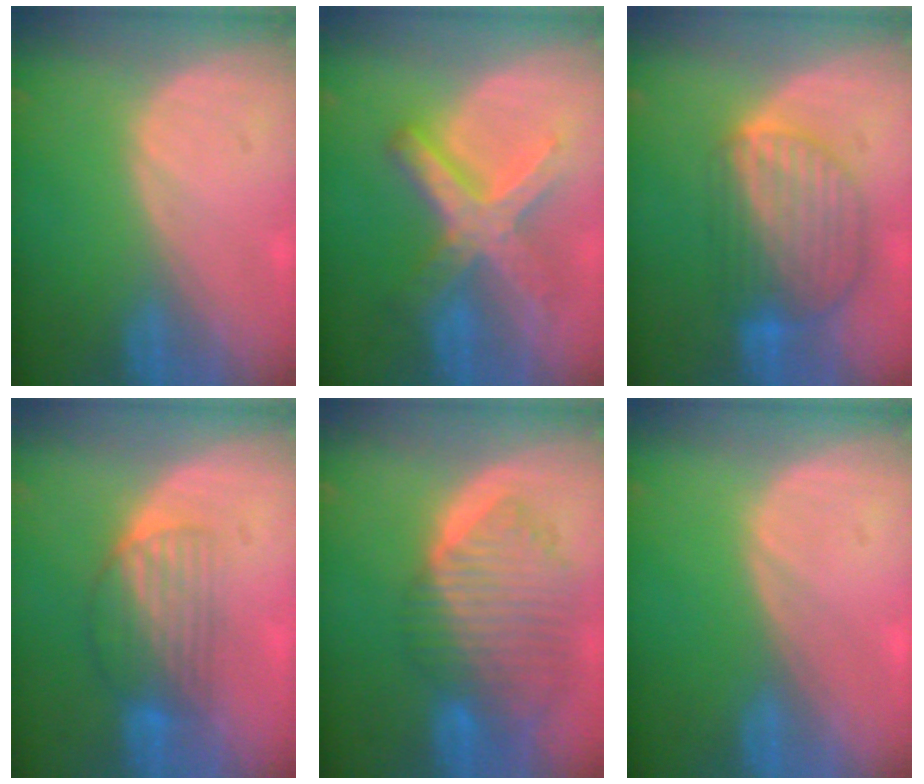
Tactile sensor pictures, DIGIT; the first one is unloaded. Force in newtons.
{"total": 8.9, "press": 8.9, "slide": 0.7}
{"total": 8.9, "press": 7.7, "slide": 4.4}
{"total": 6.6, "press": 5.7, "slide": 3.4}
{"total": 10.1, "press": 8.8, "slide": 5.1}
{"total": 0.0}